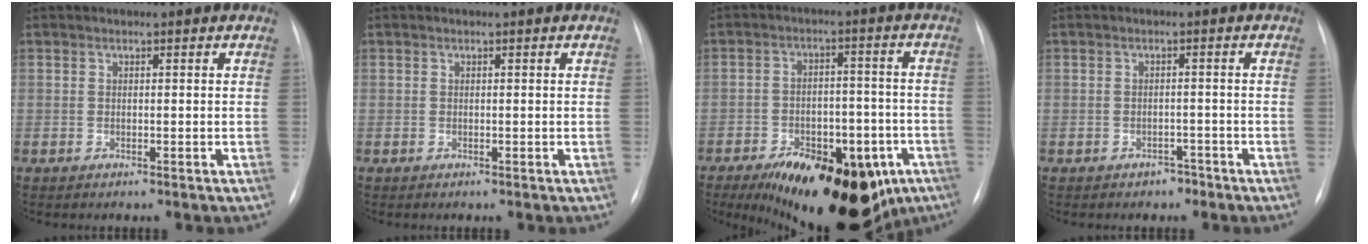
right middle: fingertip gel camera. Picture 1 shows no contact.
{"total": 0.0}
{"total": 22.1, "force": [-12.7, 10.1, 15.0], "torque": [-0.178, 0.010, -0.170]}
{"total": 1.5, "force": [-1.1, 1.0, 0.4], "torque": [-0.006, 0.007, -0.015]}